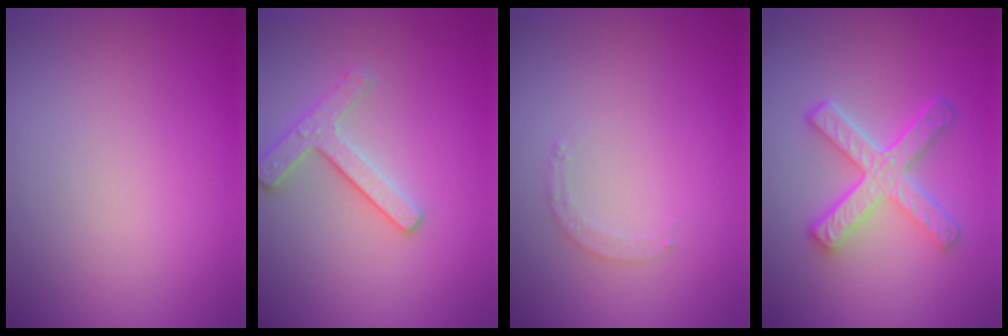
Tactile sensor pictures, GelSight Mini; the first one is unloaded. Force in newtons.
{"total": 2.5, "press": 2.4, "slide": 0.4}
{"total": 0.6, "press": 0.5, "slide": 0.3}
{"total": 4.9, "press": 3.7, "slide": 3.2}